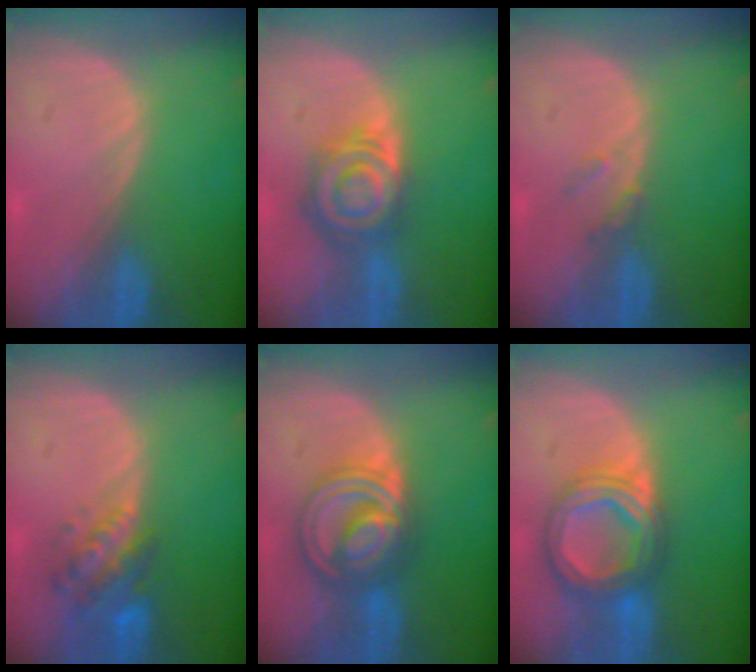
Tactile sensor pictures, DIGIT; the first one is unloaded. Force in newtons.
{"total": 8.1, "press": 7.1, "slide": 4.0}
{"total": 1.6, "press": 1.6, "slide": 0.2}
{"total": 6.1, "press": 5.7, "slide": 2.3}
{"total": 8.3, "press": 8.3, "slide": 0.6}
{"total": 8.5, "press": 8.5, "slide": 0.7}